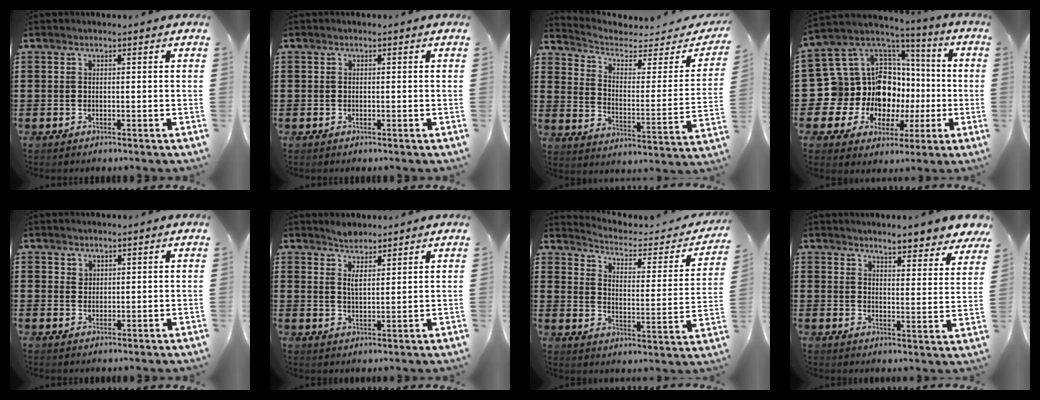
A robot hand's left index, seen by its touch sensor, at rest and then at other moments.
{"total": 0.5, "force": [-0.2, 0.4, 0.2], "torque": [-0.006, 0.000, -0.005]}
{"total": 4.1, "force": [3.2, 1.7, 2.0], "torque": [-0.059, -0.024, 0.049]}
{"total": 15.0, "force": [-2.0, 14.2, 4.6], "torque": [-0.117, -0.033, 0.000]}
{"total": 1.4, "force": [1.2, 0.8, 0.2], "torque": [0.003, -0.003, 0.022]}
{"total": 2.9, "force": [2.5, 0.9, 1.2], "torque": [-0.030, 0.005, 0.047]}
{"total": 3.0, "force": [2.6, 0.9, 1.3], "torque": [-0.044, -0.021, 0.034]}
{"total": 4.8, "force": [4.6, -0.3, 1.2], "torque": [-0.035, -0.027, 0.079]}